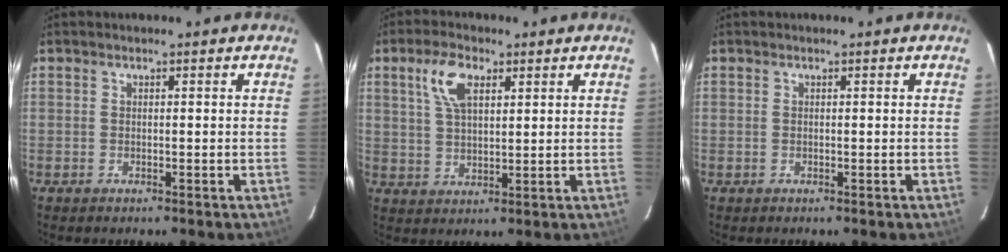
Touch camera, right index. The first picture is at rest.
{"total": 7.2, "force": [3.3, 3.5, 5.4], "torque": [-0.106, 0.015, 0.066]}
{"total": 0.0}